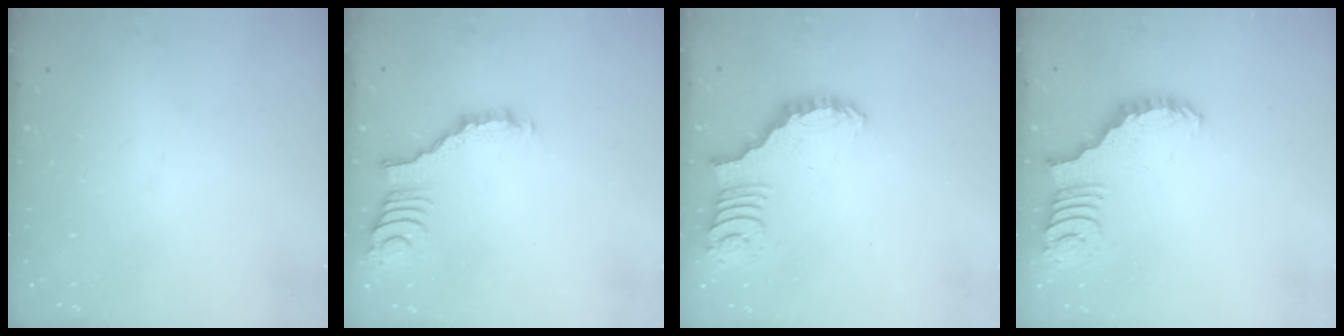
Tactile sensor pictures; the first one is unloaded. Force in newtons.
{"total": 2.7, "press": 2.7, "slide": 0.3}
{"total": 2.7, "press": 2.7, "slide": 0.5}
{"total": 2.7, "press": 2.7, "slide": 0.5}